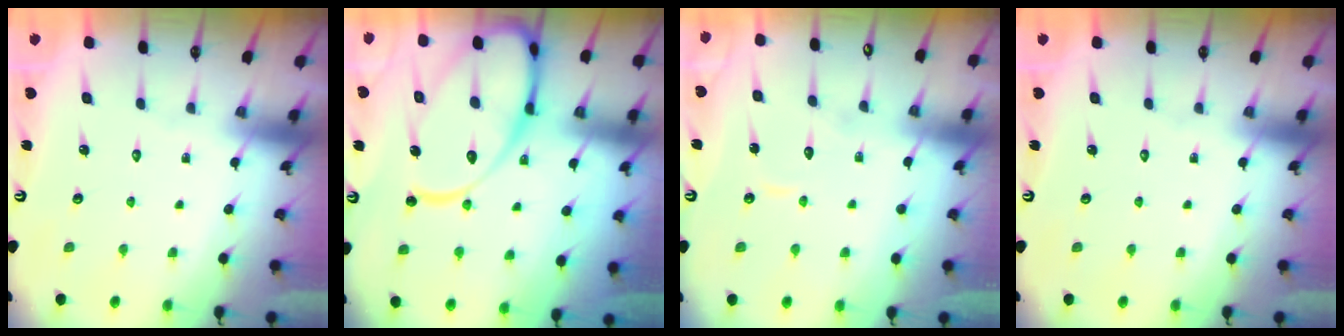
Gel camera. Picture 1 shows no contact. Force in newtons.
{"total": 19.6, "press": 19.5, "slide": 1.9}
{"total": 5.6, "press": 5.6, "slide": 0.5}
{"total": 0.0}